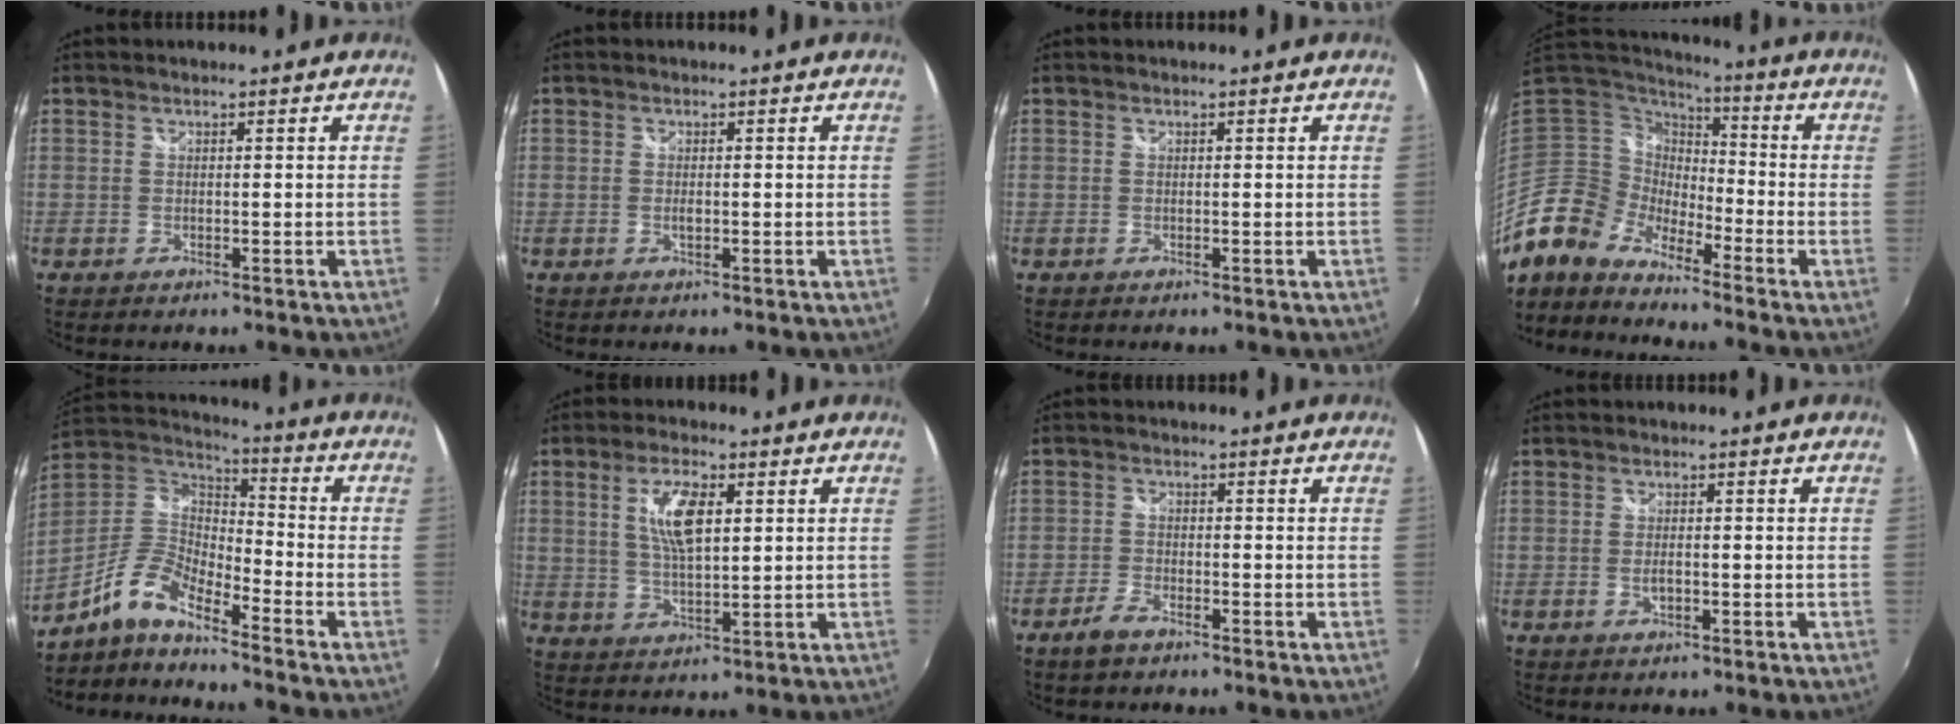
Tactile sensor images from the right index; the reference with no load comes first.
{"total": 1.1, "force": [-0.2, 0.5, 0.9], "torque": [-0.018, -0.002, -0.005]}
{"total": 0.0}
{"total": 10.1, "force": [-7.8, 5.2, 3.7], "torque": [-0.064, 0.012, -0.167]}
{"total": 10.7, "force": [-7.7, 2.8, 6.8], "torque": [-0.143, 0.008, -0.159]}
{"total": 7.9, "force": [2.3, 2.9, 7.0], "torque": [-0.133, 0.005, 0.045]}
{"total": 3.7, "force": [-2.7, 1.3, 2.0], "torque": [-0.057, 0.000, -0.054]}
{"total": 1.9, "force": [-0.5, 1.0, 1.6], "torque": [-0.029, -0.003, -0.008]}